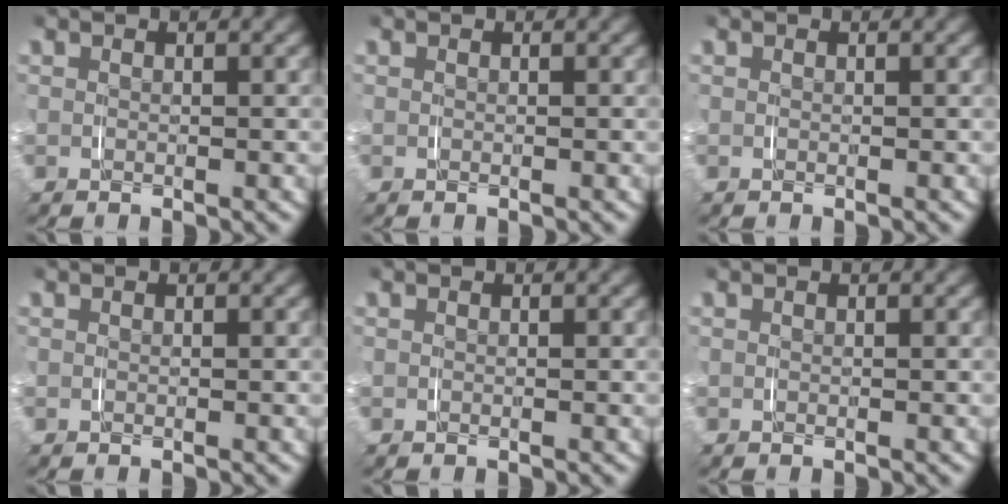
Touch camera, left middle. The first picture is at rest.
{"total": 0.0}
{"total": 0.0}
{"total": 0.0}
{"total": 0.0}
{"total": 0.0}